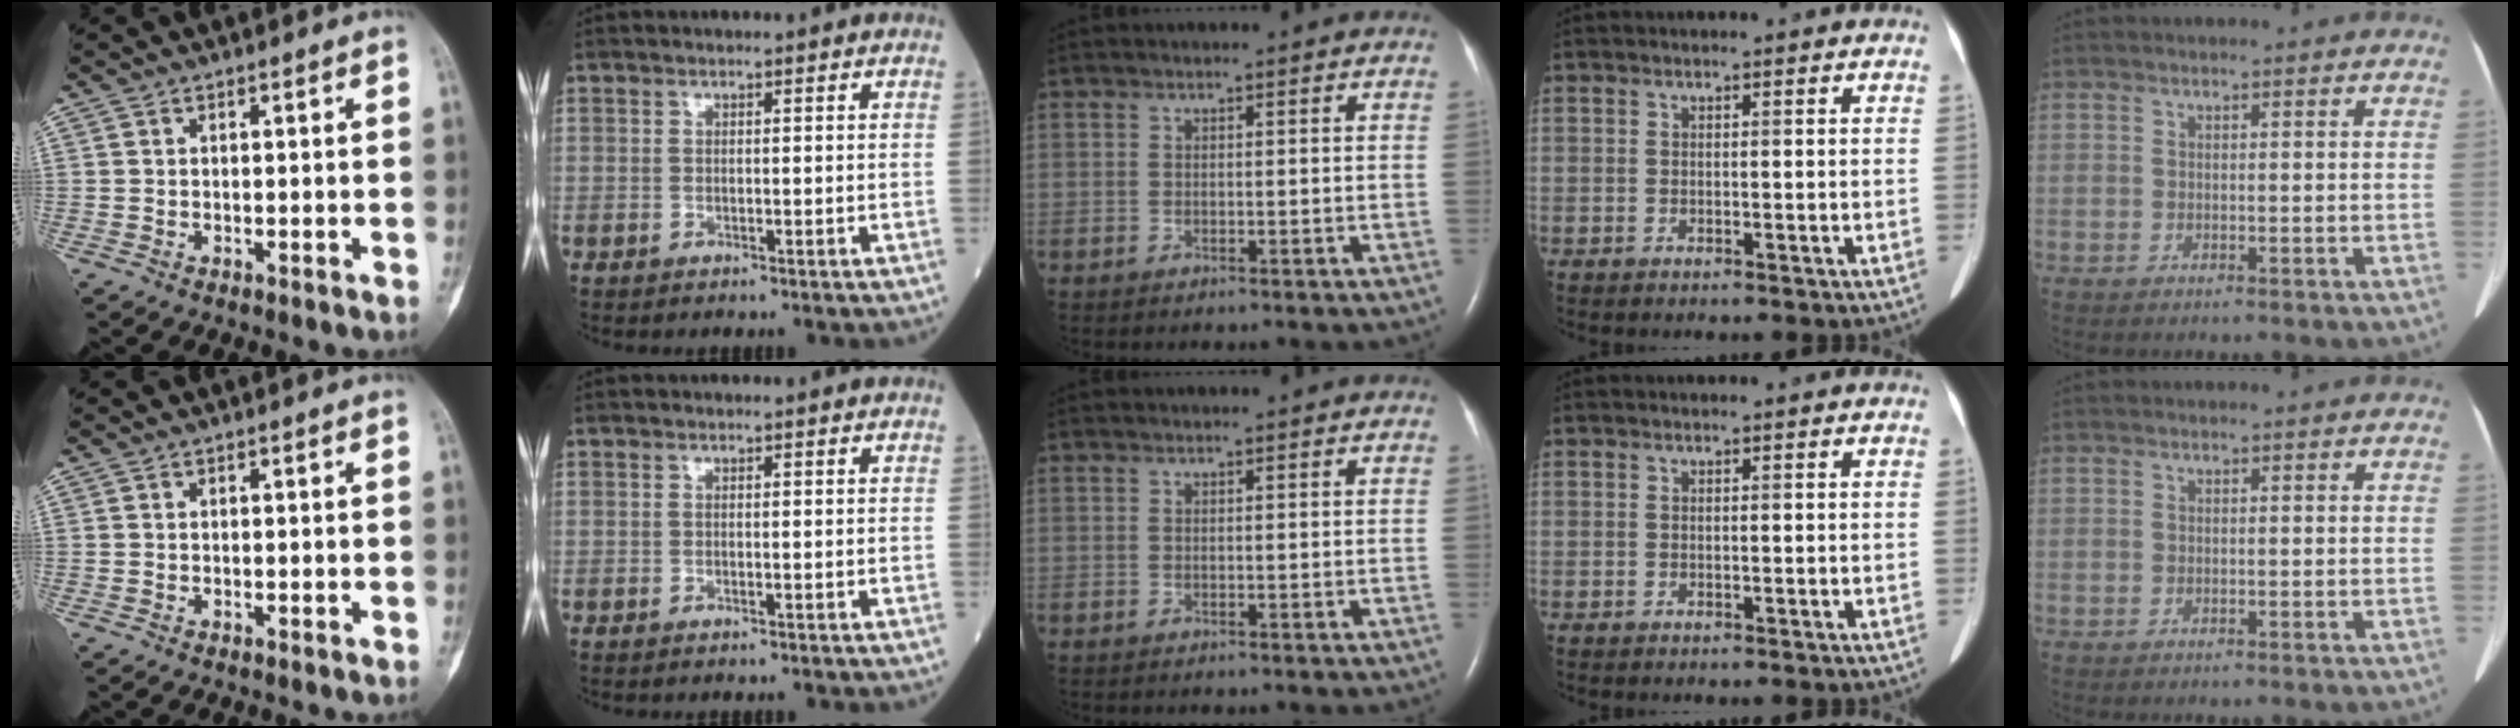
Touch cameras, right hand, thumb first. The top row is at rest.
{}